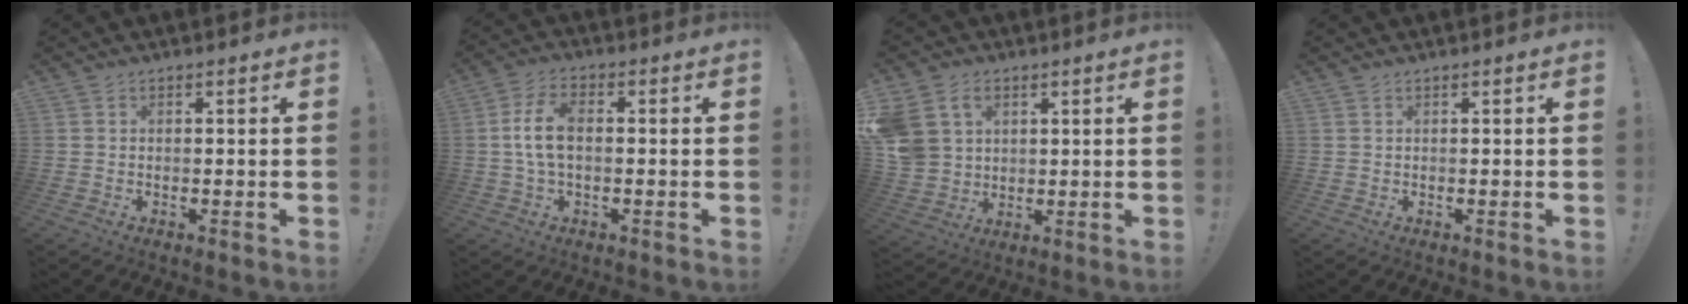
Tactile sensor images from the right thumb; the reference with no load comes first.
{"total": 8.4, "force": [0.4, 4.5, 7.1], "torque": [-0.139, 0.004, 0.010]}
{"total": 11.7, "force": [4.8, 9.2, 5.3], "torque": [-0.113, -0.021, 0.101]}
{"total": 0.0}